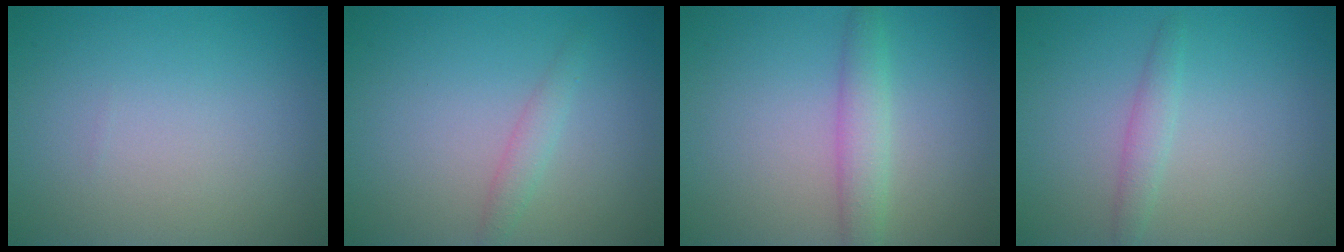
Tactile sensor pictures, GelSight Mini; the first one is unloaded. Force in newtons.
{"total": 1.4, "press": 1.4, "slide": 0.1}
{"total": 2.6, "press": 2.6, "slide": 0.1}
{"total": 1.5, "press": 1.5, "slide": 0.0}